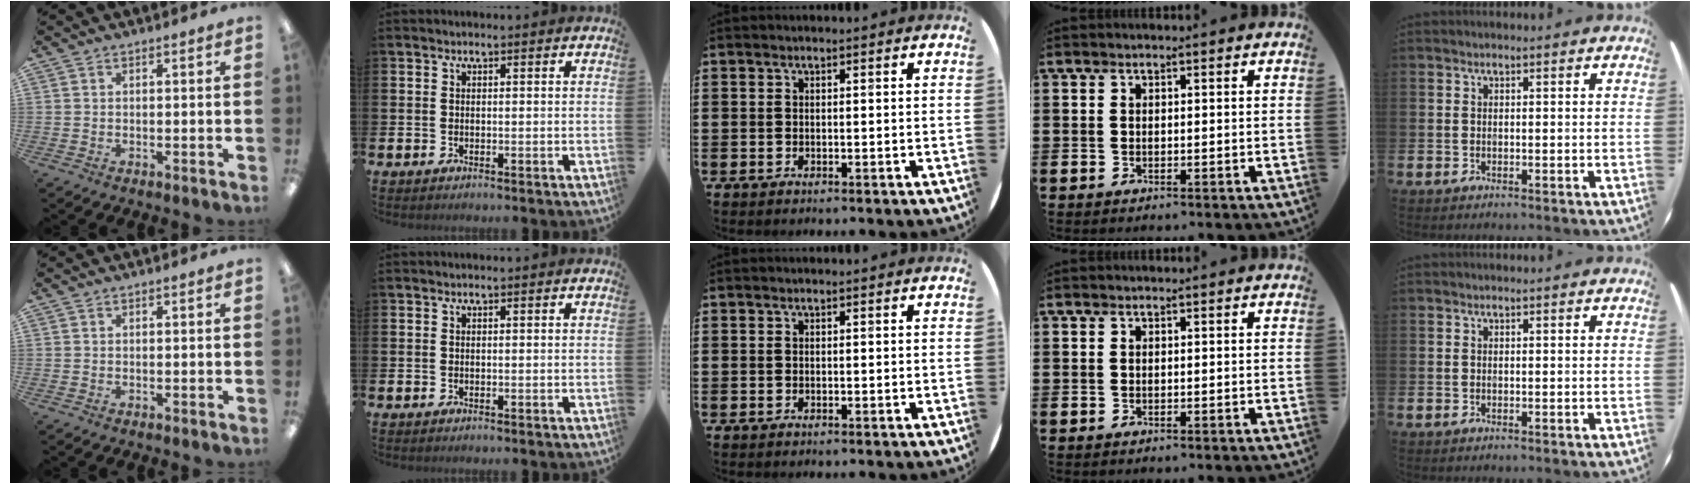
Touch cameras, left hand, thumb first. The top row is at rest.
{}